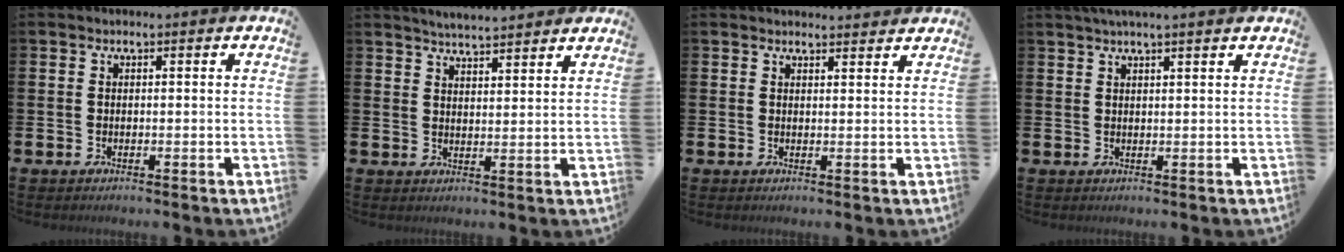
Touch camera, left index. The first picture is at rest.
{"total": 4.2, "force": [4.2, -0.1, 0.1], "torque": [-0.009, -0.023, 0.076]}
{"total": 1.9, "force": [1.9, 0.3, -0.2], "torque": [0.008, -0.010, 0.033]}
{"total": 2.1, "force": [2.0, -0.2, 0.8], "torque": [-0.017, -0.002, 0.035]}